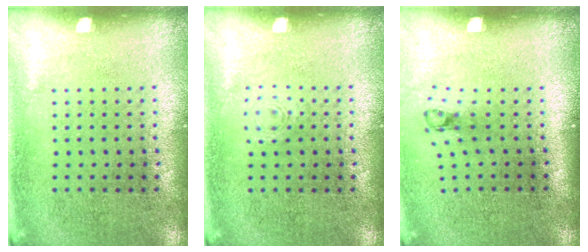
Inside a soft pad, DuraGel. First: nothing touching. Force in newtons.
{"total": 0.7, "press": 0.6, "slide": 0.2}
{"total": 0.8, "press": 0.4, "slide": 0.7}